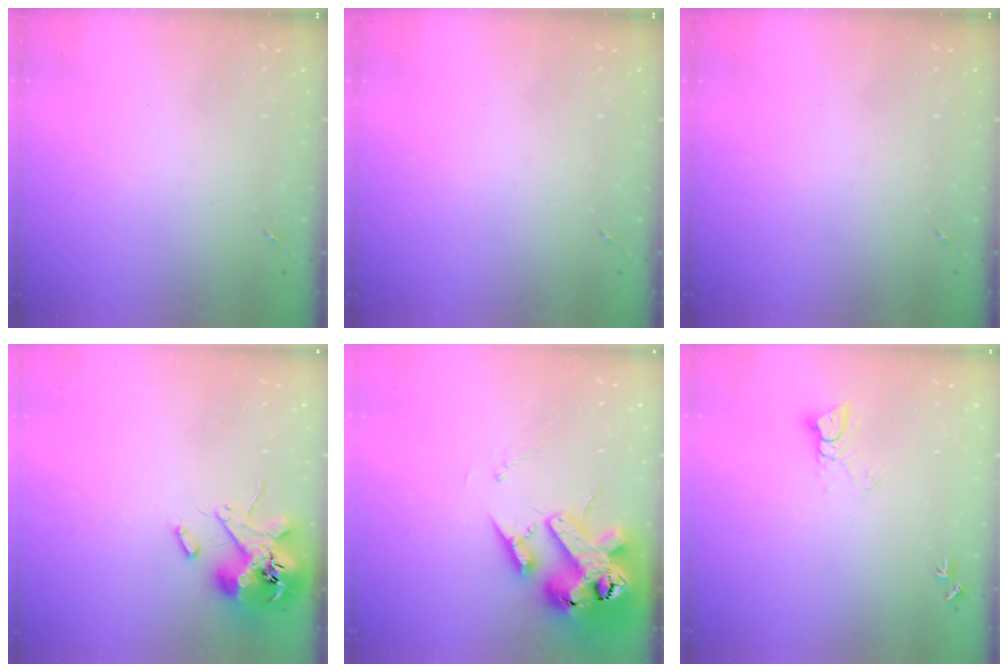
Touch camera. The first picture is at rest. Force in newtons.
{"total": 0.0}
{"total": 0.0}
{"total": 12.3, "press": 12.2, "slide": 1.9}
{"total": 18.8, "press": 18.6, "slide": 2.9}
{"total": 4.7, "press": 4.7, "slide": 0.2}